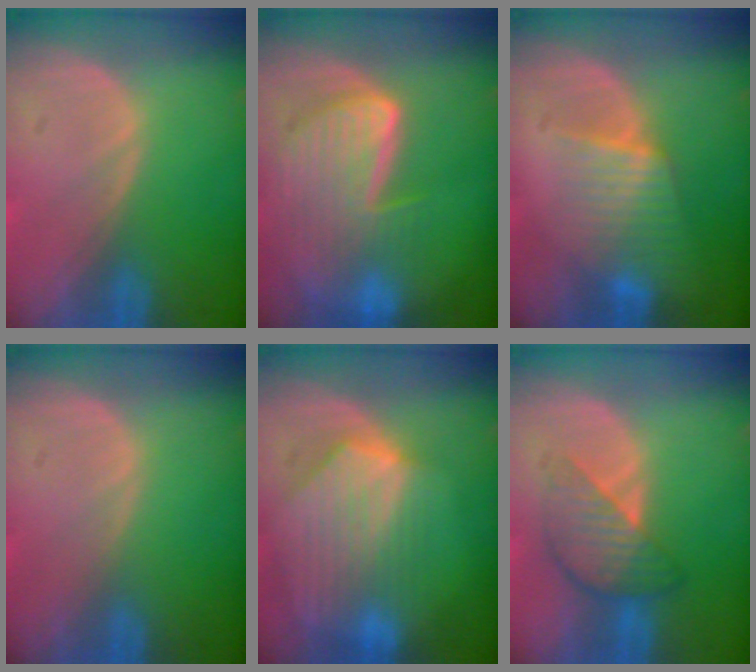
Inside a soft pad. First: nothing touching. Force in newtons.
{"total": 9.2, "press": 8.1, "slide": 4.3}
{"total": 6.4, "press": 5.9, "slide": 2.5}
{"total": 0.0}
{"total": 8.8, "press": 7.9, "slide": 3.9}
{"total": 5.5, "press": 5.4, "slide": 0.4}